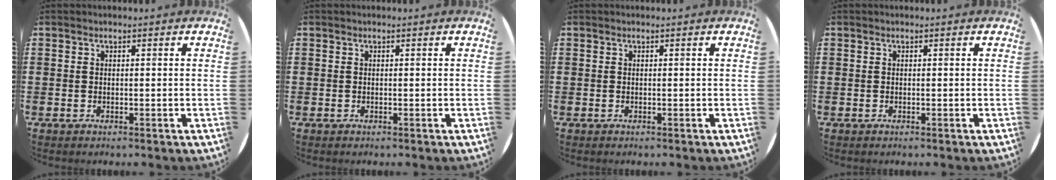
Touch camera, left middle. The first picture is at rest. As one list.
[{"total": 0.0}, {"total": 0.0}, {"total": 0.0}]